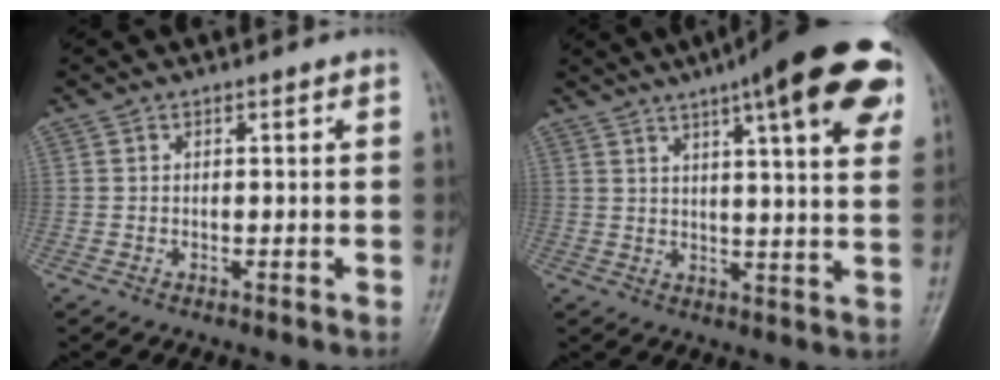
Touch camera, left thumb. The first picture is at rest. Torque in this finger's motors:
{"motor_torque": [0.83, 0.74, 1.92, -0.85, 0.12]}